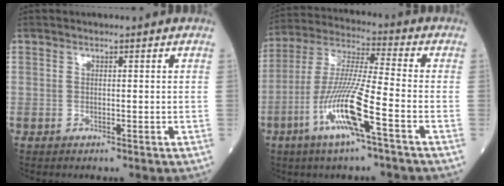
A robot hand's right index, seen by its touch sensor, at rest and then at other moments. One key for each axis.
{"total": 13.0, "fx": -5.5, "fy": 0.2, "fz": 11.8, "tx": -0.244, "ty": -0.007, "tz": -0.109}